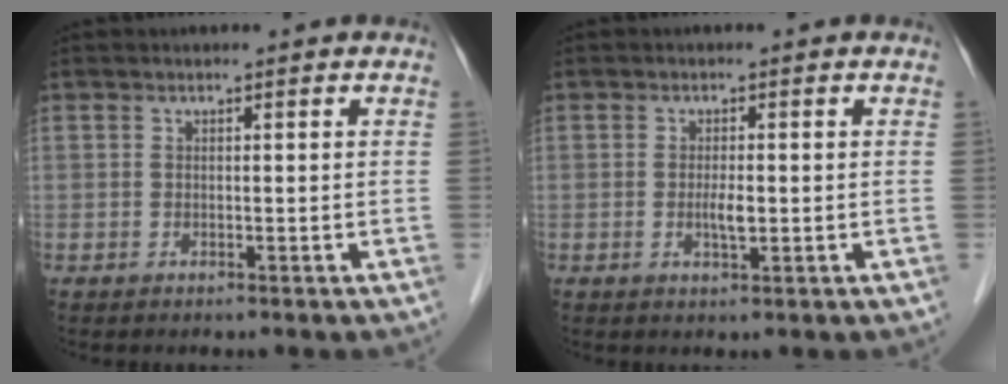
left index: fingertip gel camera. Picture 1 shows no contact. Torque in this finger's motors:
{"motor_torque": [0.28, 0.21, 0.03, 0.03]}